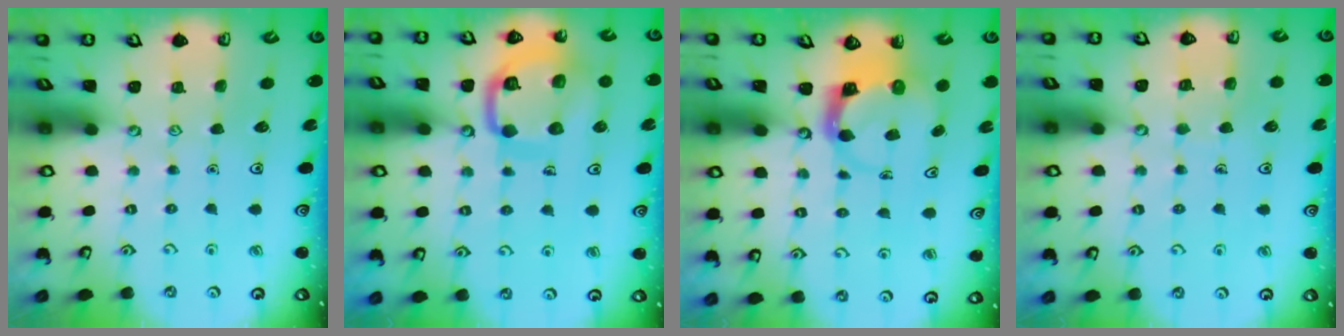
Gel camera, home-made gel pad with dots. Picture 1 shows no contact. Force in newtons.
{"total": 14.1, "press": 14.0, "slide": 1.4}
{"total": 3.8, "press": 3.8, "slide": 0.5}
{"total": 4.6, "press": 4.6, "slide": 0.3}